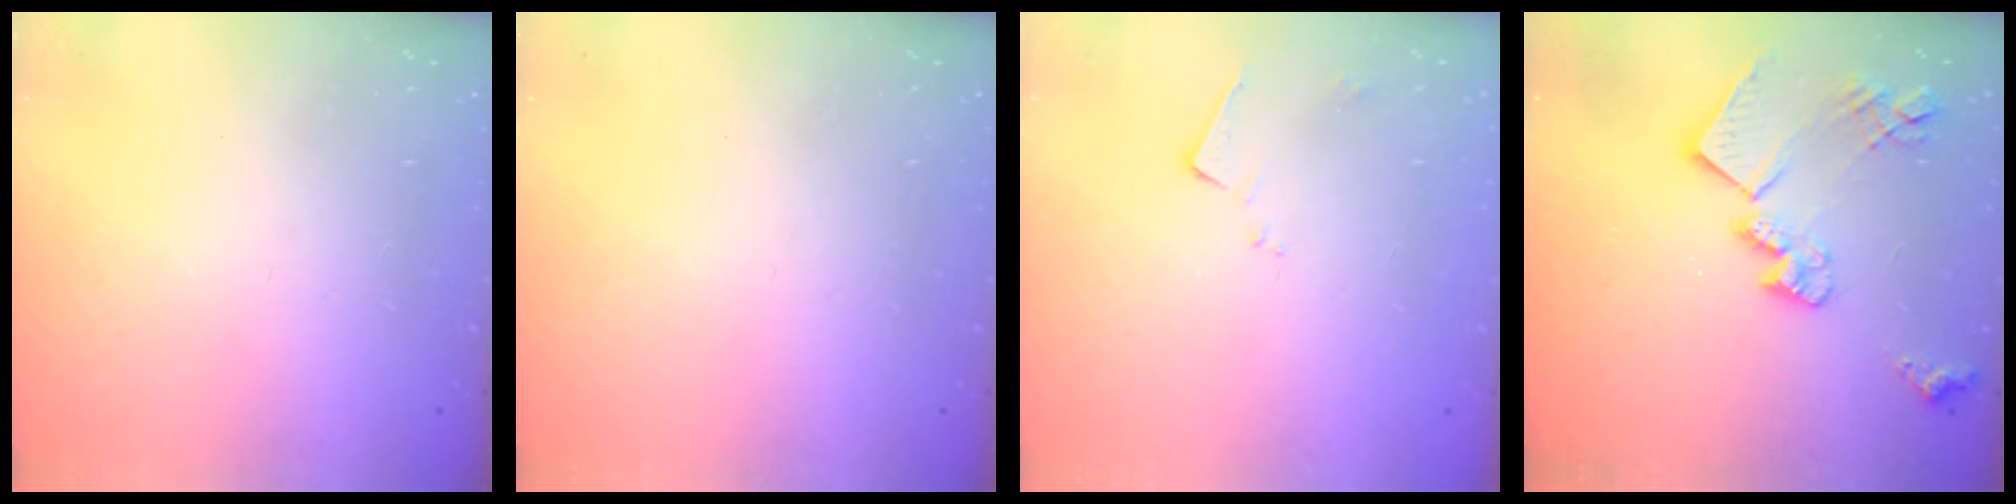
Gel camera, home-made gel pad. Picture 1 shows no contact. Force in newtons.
{"total": 0.0}
{"total": 8.0, "press": 8.0, "slide": 0.1}
{"total": 19.1, "press": 19.0, "slide": 1.2}